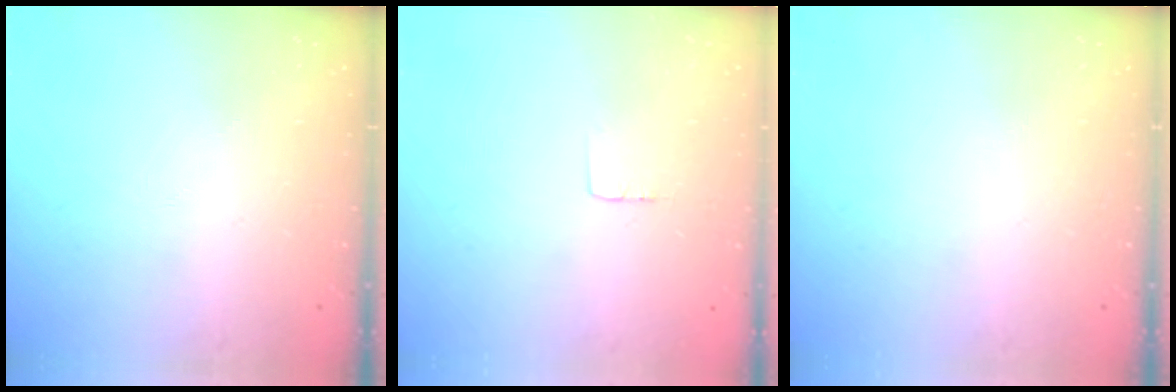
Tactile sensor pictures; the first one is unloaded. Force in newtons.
{"total": 2.3, "press": 2.3, "slide": 0.1}
{"total": 0.0}